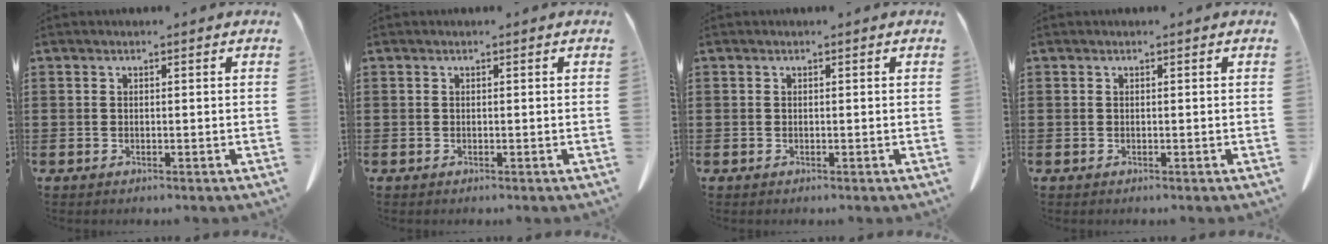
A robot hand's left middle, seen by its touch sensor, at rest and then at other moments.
{"total": 0.0}
{"total": 0.0}
{"total": 0.0}